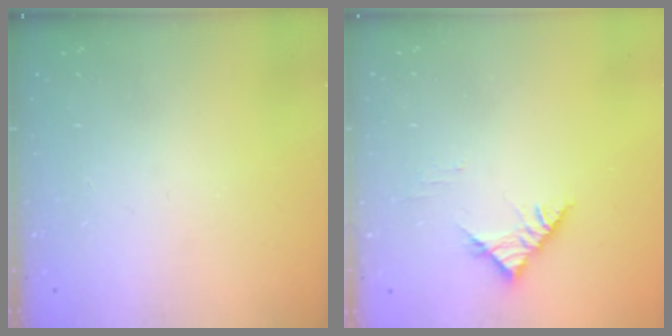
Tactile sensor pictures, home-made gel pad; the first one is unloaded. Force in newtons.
{"total": 5.3, "press": 5.3, "slide": 0.2}